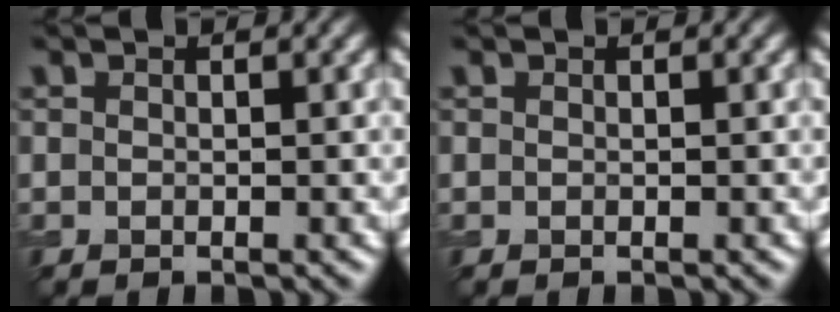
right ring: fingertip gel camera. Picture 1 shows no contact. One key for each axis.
{"total": 0.0}